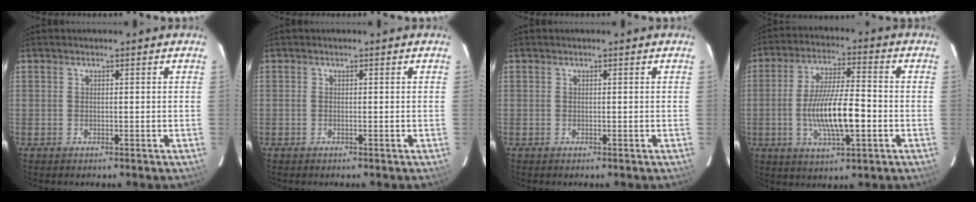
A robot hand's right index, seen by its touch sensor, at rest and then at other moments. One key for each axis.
{"total": 0.0}
{"total": 0.0}
{"total": 12.7, "fx": -2.9, "fy": 3.0, "fz": 12.0, "tx": -0.228, "ty": -0.007, "tz": -0.048}